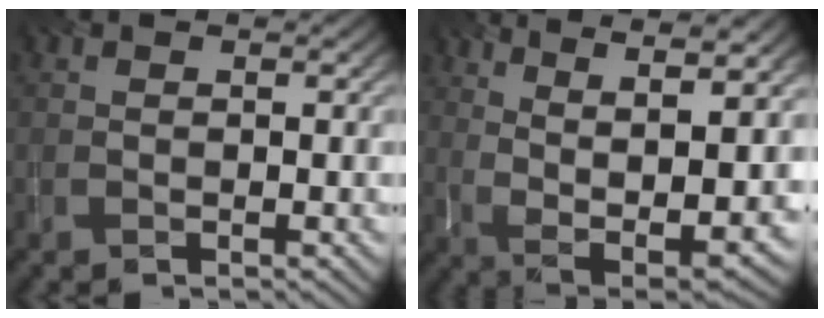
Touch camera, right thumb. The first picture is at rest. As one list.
[{"total": 12.9, "force": [5.3, 4.4, 10.9], "torque": [-0.203, 0.014, 0.096]}]